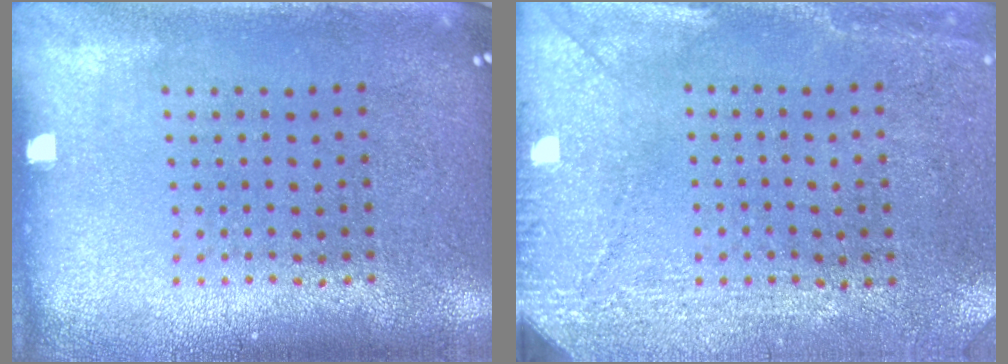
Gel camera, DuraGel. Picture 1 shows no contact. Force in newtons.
{"total": 2.9, "press": 2.5, "slide": 1.5}